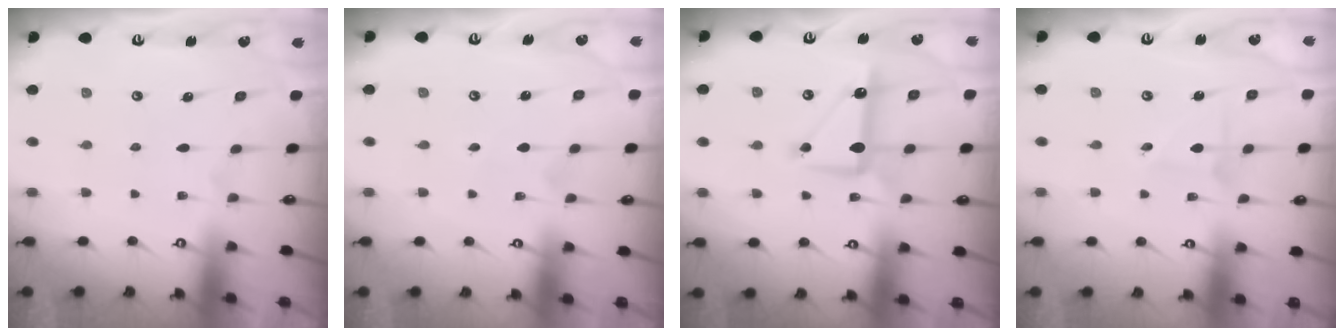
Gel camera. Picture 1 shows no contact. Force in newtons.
{"total": 2.9, "press": 2.9, "slide": 0.2}
{"total": 9.9, "press": 9.9, "slide": 0.7}
{"total": 1.4, "press": 1.4, "slide": 0.1}